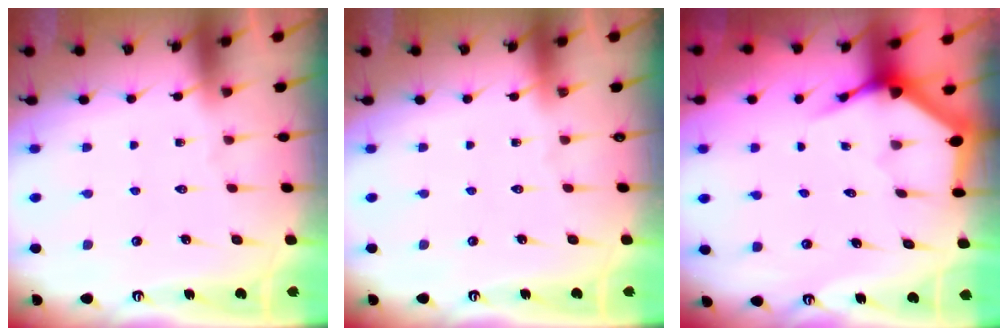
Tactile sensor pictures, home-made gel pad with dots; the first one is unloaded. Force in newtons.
{"total": 0.0}
{"total": 3.6, "press": 3.6, "slide": 0.5}